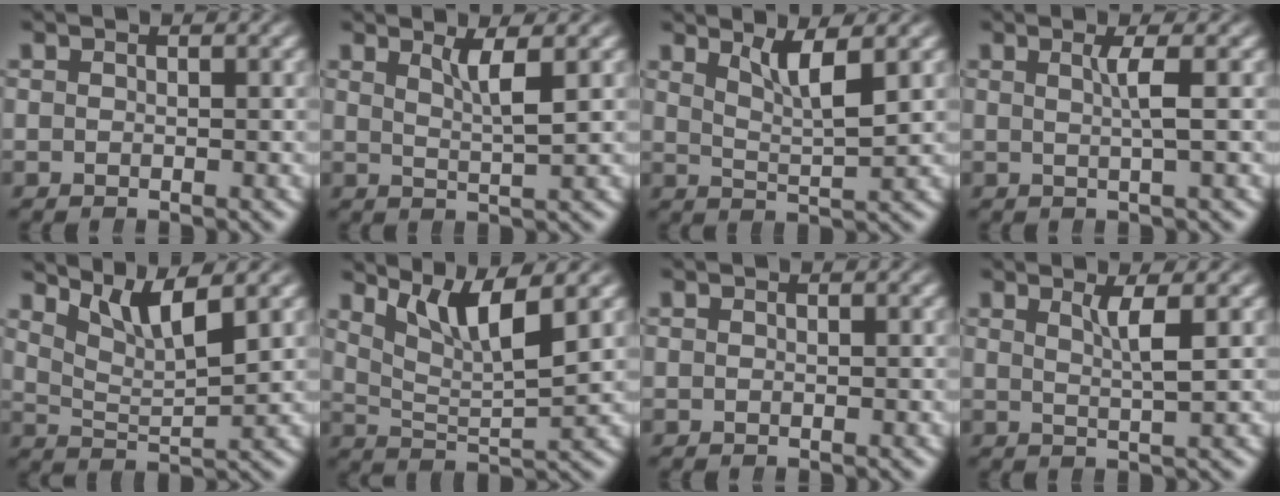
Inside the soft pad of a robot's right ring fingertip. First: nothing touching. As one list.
[{"total": 2.2, "force": [1.4, -0.5, 1.6], "torque": [-0.035, -0.013, 0.028]}, {"total": 3.4, "force": [2.2, 0.4, 2.5], "torque": [-0.054, -0.015, 0.042]}, {"total": 1.6, "force": [0.4, -0.9, 1.4], "torque": [-0.029, -0.004, 0.008]}, {"total": 4.6, "force": [3.1, 1.3, 3.0], "torque": [-0.063, -0.012, 0.059]}, {"total": 5.2, "force": [3.1, 1.5, 3.9], "torque": [-0.076, -0.012, 0.058]}, {"total": 0.0}, {"total": 1.9, "force": [1.0, -0.7, 1.5], "torque": [-0.031, -0.011, 0.022]}]